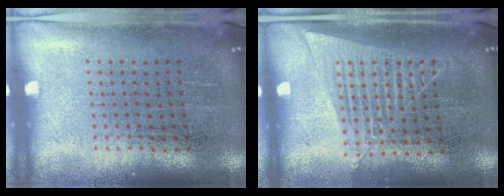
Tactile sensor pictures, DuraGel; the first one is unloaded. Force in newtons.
{"total": 1.2, "press": 1.2, "slide": 0.4}